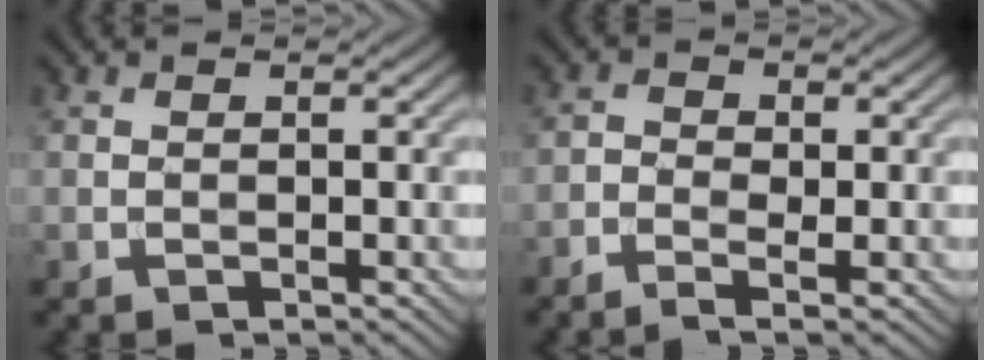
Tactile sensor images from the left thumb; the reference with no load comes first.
{"total": 2.5, "force": [-1.4, 0.7, 1.9], "torque": [-0.040, -0.001, -0.034]}